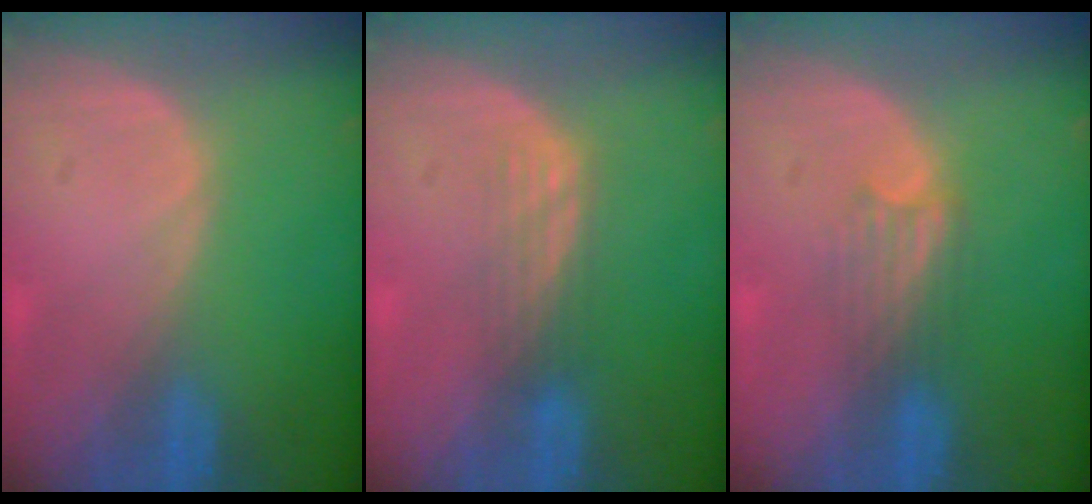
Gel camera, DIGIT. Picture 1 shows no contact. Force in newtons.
{"total": 2.9, "press": 2.5, "slide": 1.5}
{"total": 3.2, "press": 2.9, "slide": 1.4}